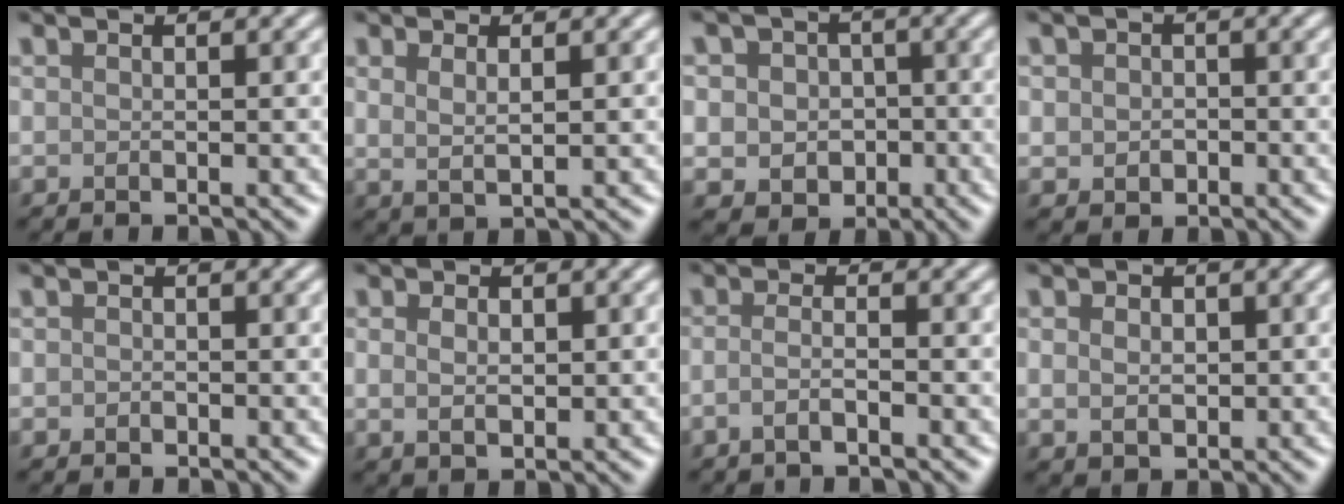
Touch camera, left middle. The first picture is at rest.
{"total": 1.7, "force": [0.8, 0.6, 1.3], "torque": [-0.027, -0.006, 0.019]}
{"total": 5.2, "force": [-0.1, 4.7, 2.2], "torque": [-0.023, 0.018, -0.023]}
{"total": 2.1, "force": [-0.1, 1.9, 0.9], "torque": [-0.011, -0.004, -0.005]}
{"total": 0.6, "force": [-0.1, 0.6, 0.1], "torque": [0.002, -0.005, -0.004]}
{"total": 2.0, "force": [0.4, 1.4, 1.5], "torque": [-0.026, -0.002, 0.010]}
{"total": 1.8, "force": [-0.9, 0.6, 1.4], "torque": [-0.025, -0.001, -0.023]}
{"total": 2.6, "force": [0.4, 2.1, 1.6], "torque": [-0.024, 0.006, 0.005]}